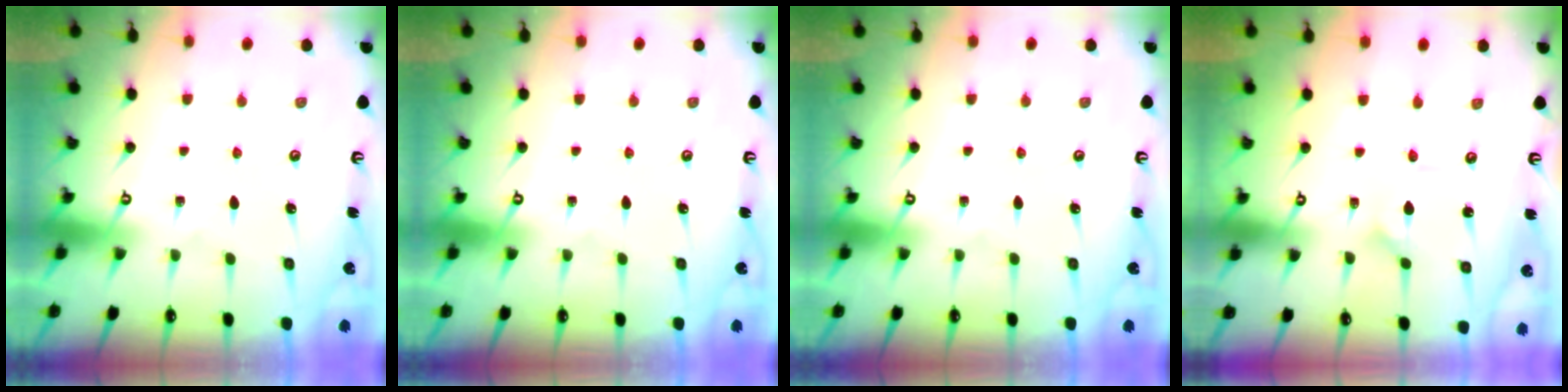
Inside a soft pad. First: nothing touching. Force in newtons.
{"total": 0.0}
{"total": 0.0}
{"total": 1.0, "press": 1.0, "slide": 0.1}